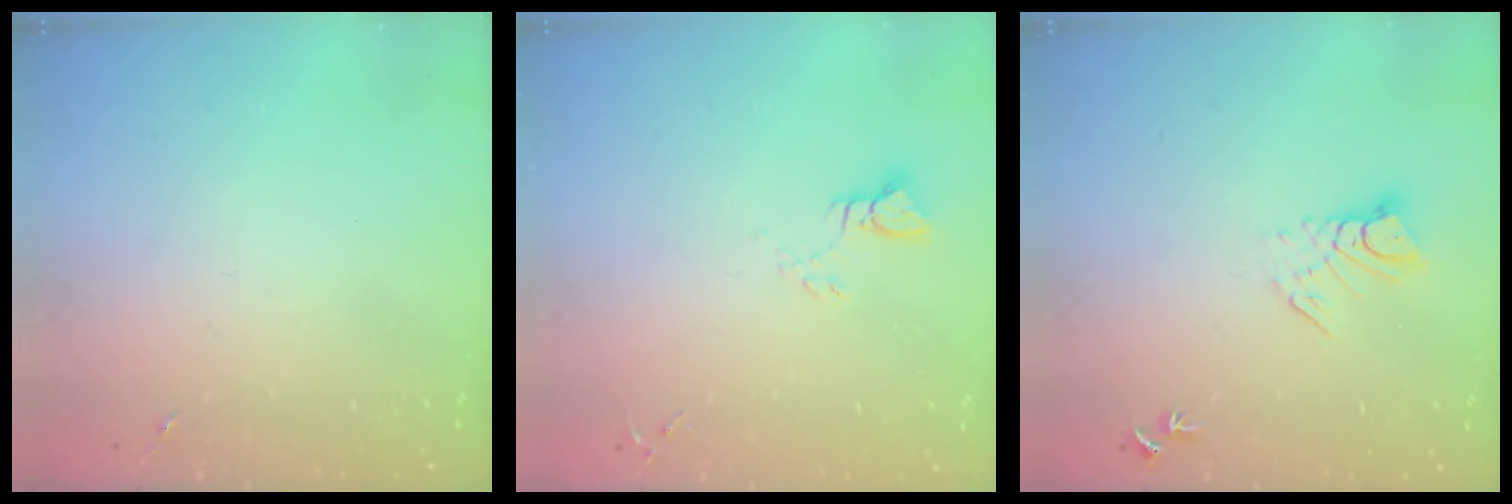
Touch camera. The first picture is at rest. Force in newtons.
{"total": 2.8, "press": 2.8, "slide": 0.2}
{"total": 6.6, "press": 6.6, "slide": 0.7}